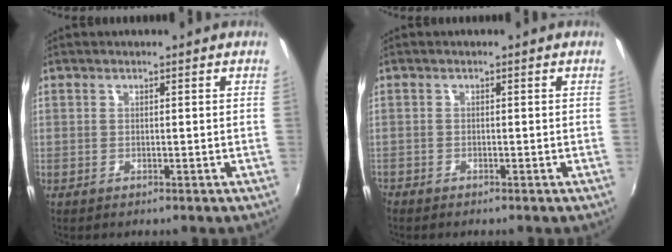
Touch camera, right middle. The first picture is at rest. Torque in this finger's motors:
{"motor_torque": [0.20, -0.20, 0.08, 0.07]}